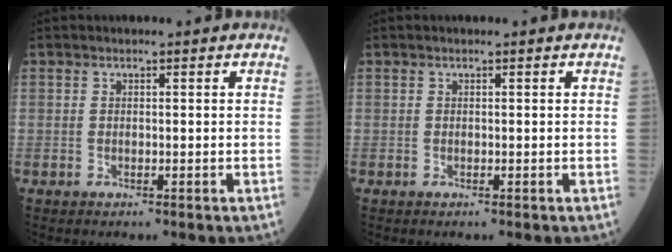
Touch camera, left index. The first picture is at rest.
{"total": 0.0}